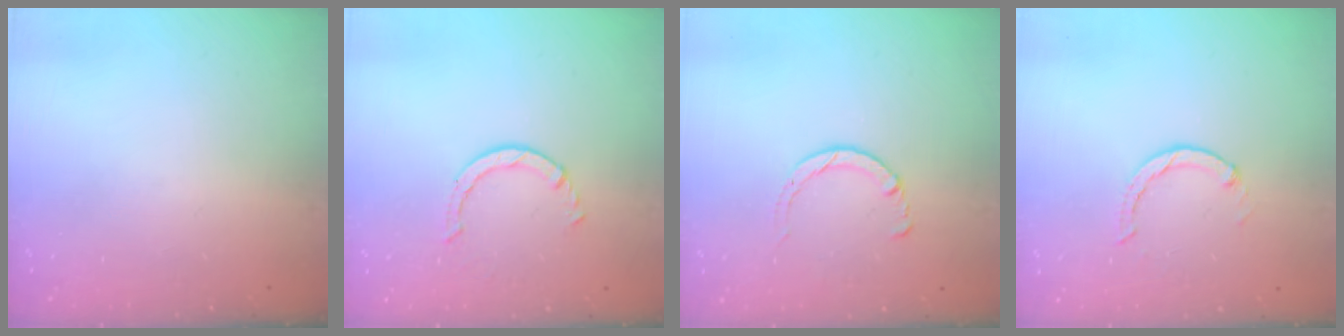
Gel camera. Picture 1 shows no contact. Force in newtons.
{"total": 2.5, "press": 2.5, "slide": 0.3}
{"total": 2.9, "press": 2.8, "slide": 0.4}
{"total": 0.0}